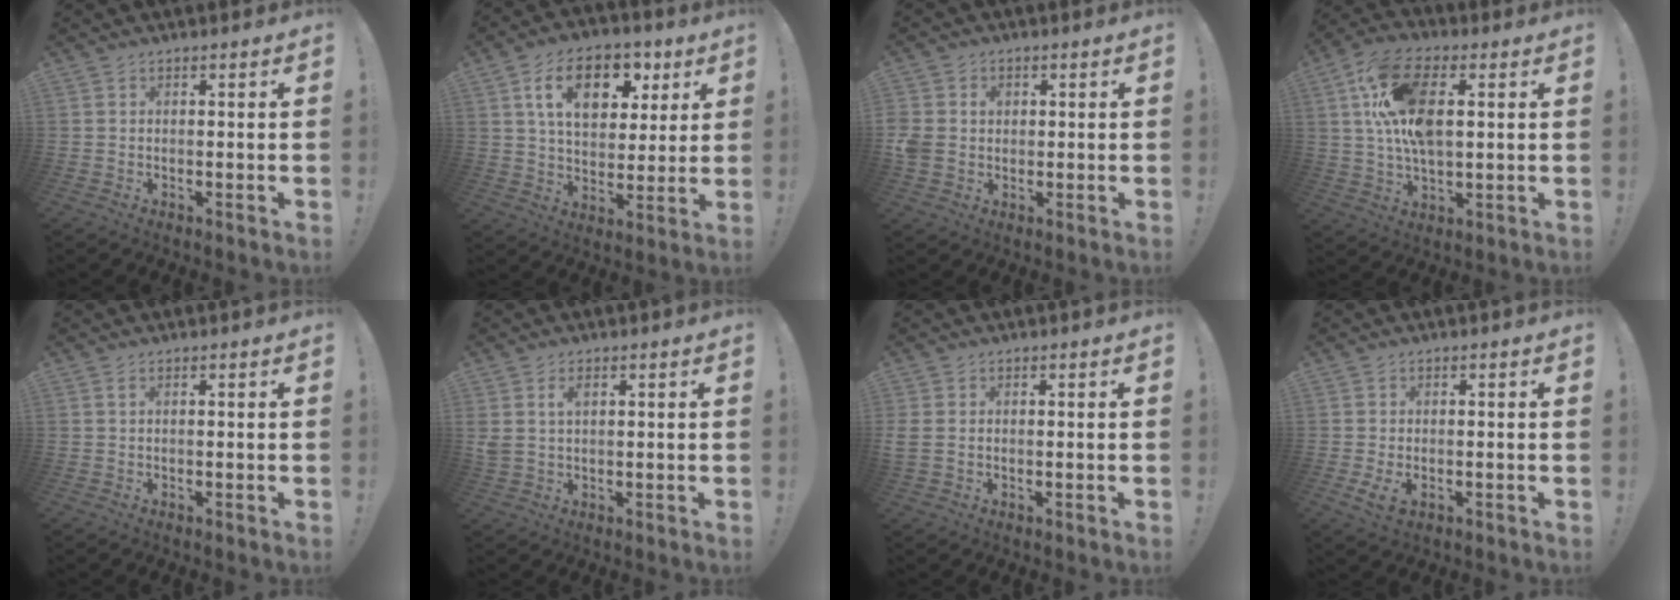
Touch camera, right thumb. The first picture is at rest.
{"total": 16.5, "force": [6.8, 10.6, 10.6], "torque": [-0.167, -0.011, 0.124]}
{"total": 5.3, "force": [0.3, 4.6, 2.4], "torque": [-0.064, 0.007, 0.008]}
{"total": 16.7, "force": [3.5, 9.0, 13.7], "torque": [-0.260, 0.006, 0.062]}
{"total": 0.7, "force": [0.2, 0.2, 0.6], "torque": [-0.017, 0.003, 0.004]}
{"total": 3.6, "force": [1.5, 2.0, 2.6], "torque": [-0.046, 0.000, 0.026]}
{"total": 1.5, "force": [0.3, 0.7, 1.3], "torque": [-0.023, 0.001, 0.007]}
{"total": 3.5, "force": [-0.5, 1.9, 2.9], "torque": [-0.049, -0.003, -0.011]}